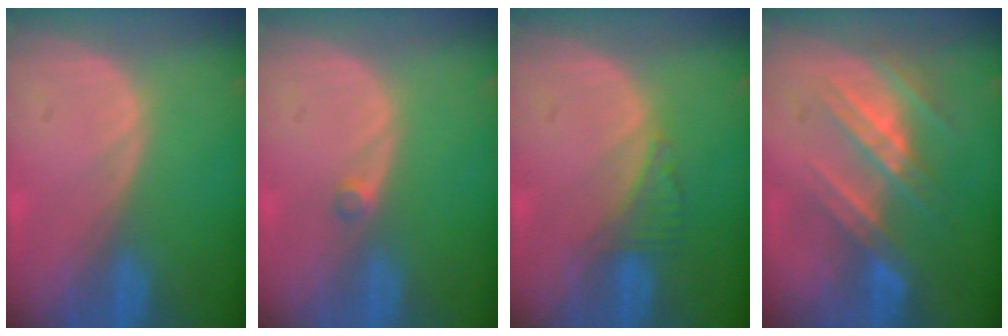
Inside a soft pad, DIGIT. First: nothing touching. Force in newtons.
{"total": 1.1, "press": 1.0, "slide": 0.6}
{"total": 2.5, "press": 2.5, "slide": 0.2}
{"total": 7.8, "press": 7.4, "slide": 2.6}